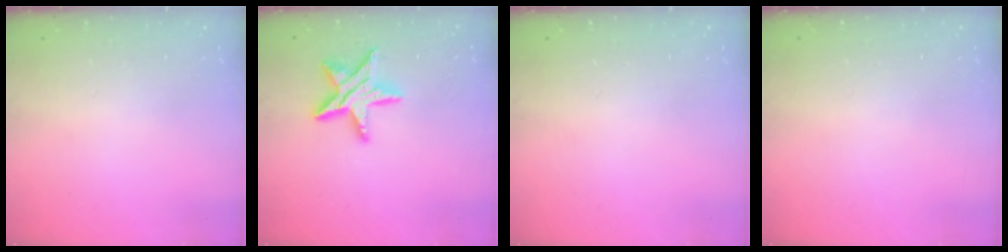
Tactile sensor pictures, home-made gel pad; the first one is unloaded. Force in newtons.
{"total": 13.8, "press": 13.8, "slide": 0.7}
{"total": 0.0}
{"total": 0.0}